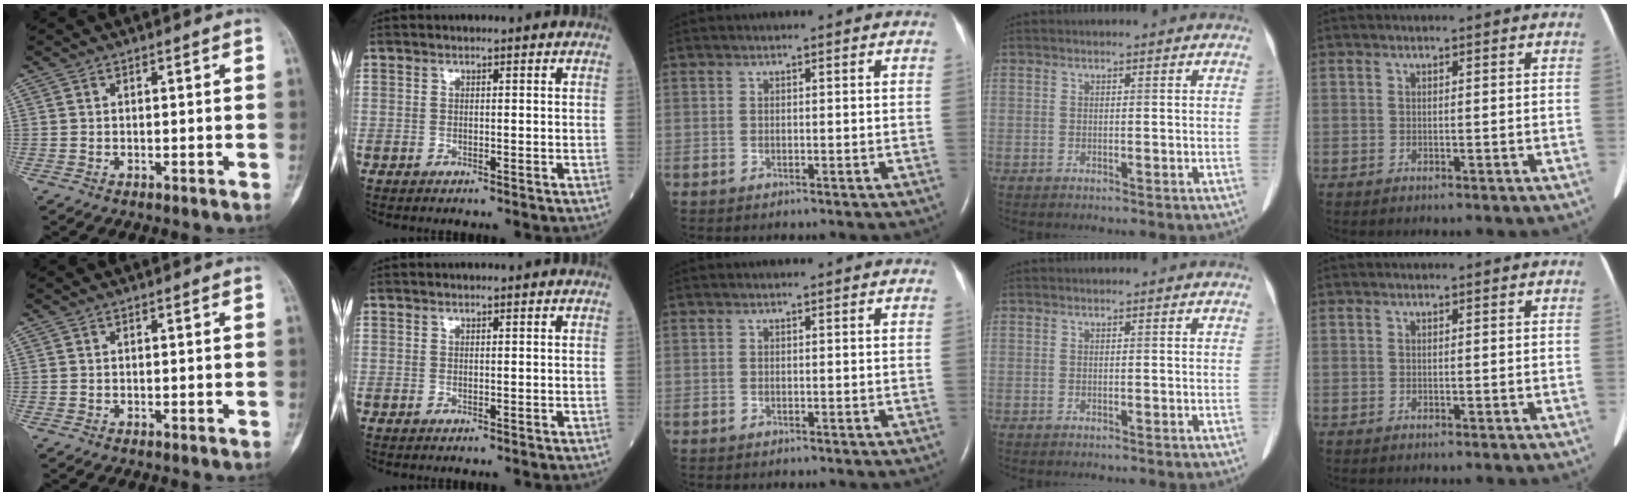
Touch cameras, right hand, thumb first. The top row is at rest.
{}